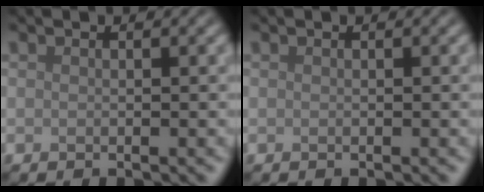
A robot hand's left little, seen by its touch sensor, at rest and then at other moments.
{"total": 0.0}